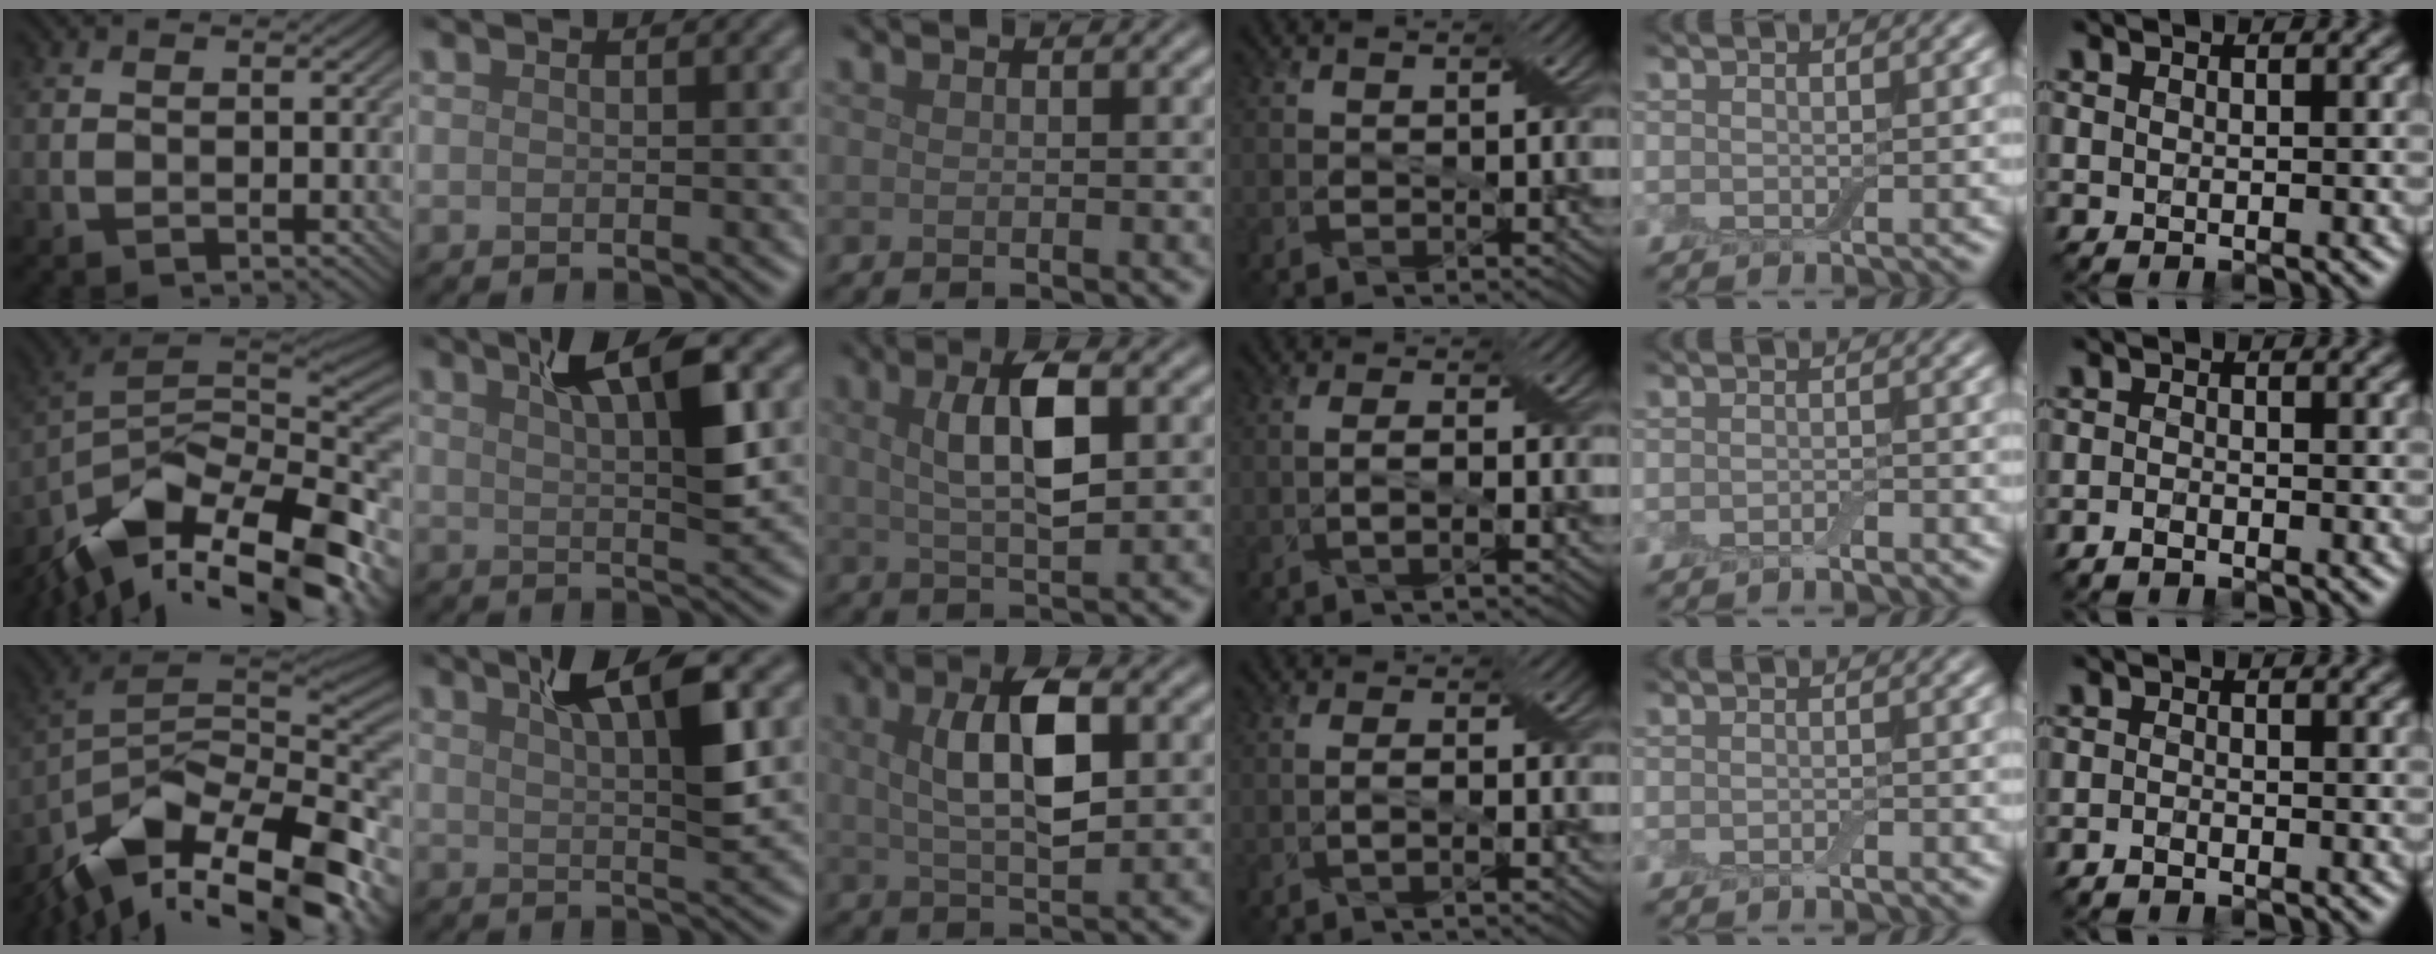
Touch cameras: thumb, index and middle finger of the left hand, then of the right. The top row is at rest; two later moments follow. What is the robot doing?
{"motion": "wrap", "object": "bandage"}